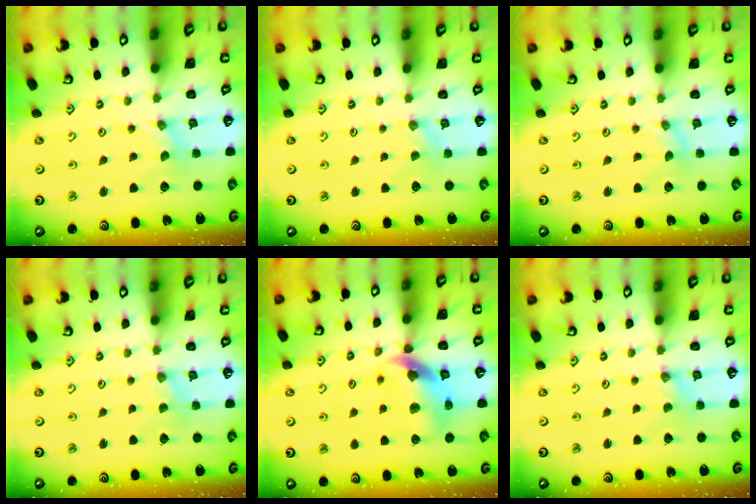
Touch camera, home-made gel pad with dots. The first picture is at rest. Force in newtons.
{"total": 1.9, "press": 1.8, "slide": 0.3}
{"total": 0.0}
{"total": 2.2, "press": 2.1, "slide": 0.5}
{"total": 12.2, "press": 12.1, "slide": 1.4}
{"total": 0.0}